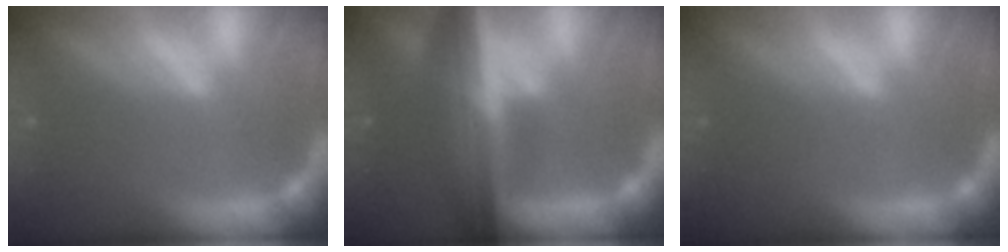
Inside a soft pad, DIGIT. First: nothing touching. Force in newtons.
{"total": 10.1}
{"total": 0.0}